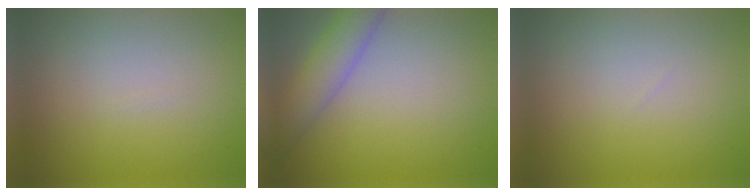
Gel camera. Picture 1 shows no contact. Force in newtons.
{"total": 4.0, "press": 4.0, "slide": 0.3}
{"total": 0.0}